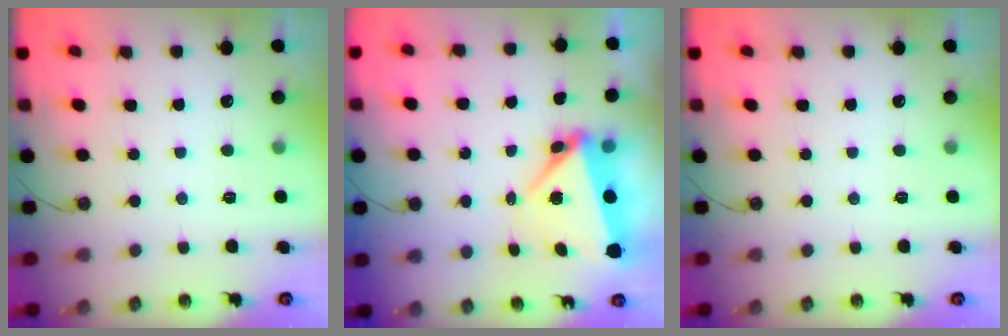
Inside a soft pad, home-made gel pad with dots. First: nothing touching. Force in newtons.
{"total": 7.3, "press": 7.2, "slide": 0.7}
{"total": 0.0}